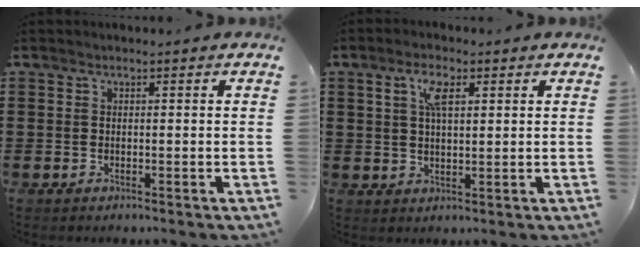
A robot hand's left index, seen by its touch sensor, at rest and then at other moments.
{"total": 4.4, "force": [1.9, 1.8, 3.5], "torque": [-0.071, 0.006, 0.030]}